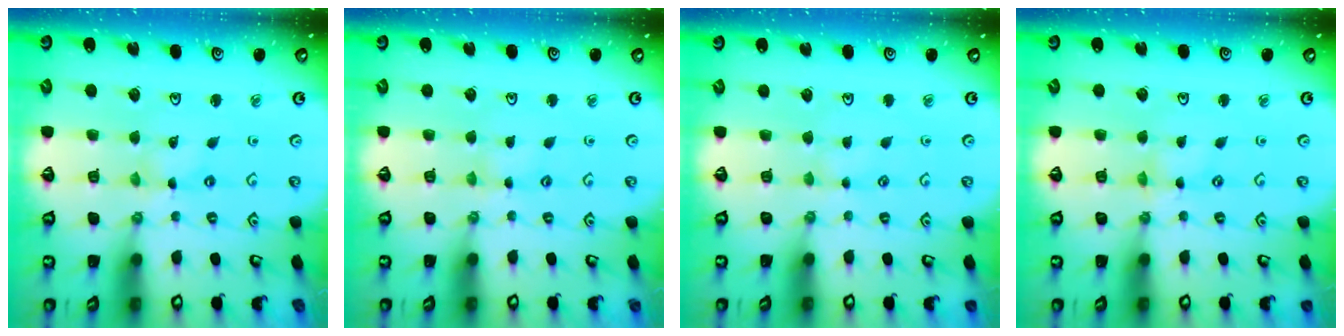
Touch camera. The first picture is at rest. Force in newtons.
{"total": 1.9, "press": 1.9, "slide": 0.4}
{"total": 1.8, "press": 1.7, "slide": 0.3}
{"total": 0.7, "press": 0.7, "slide": 0.2}